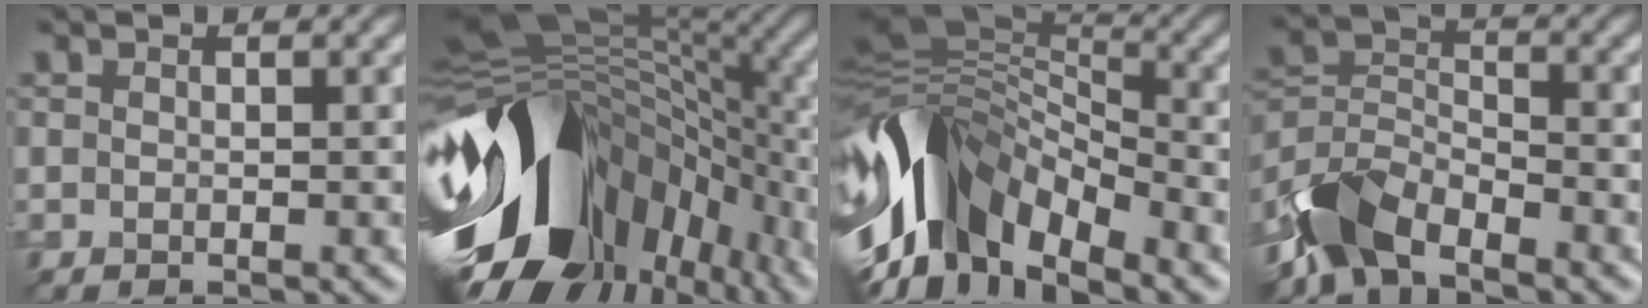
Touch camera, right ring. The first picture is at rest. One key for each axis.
{"total": 16.2, "fx": -4.3, "fy": 10.1, "fz": 11.9, "tx": -0.216, "ty": 0.000, "tz": -0.074}
{"total": 11.9, "fx": -4.6, "fy": 7.0, "fz": 8.5, "tx": -0.158, "ty": 0.016, "tz": -0.103}
{"total": 6.0, "fx": -4.4, "fy": 2.7, "fz": 2.9, "tx": -0.050, "ty": 0.001, "tz": -0.104}